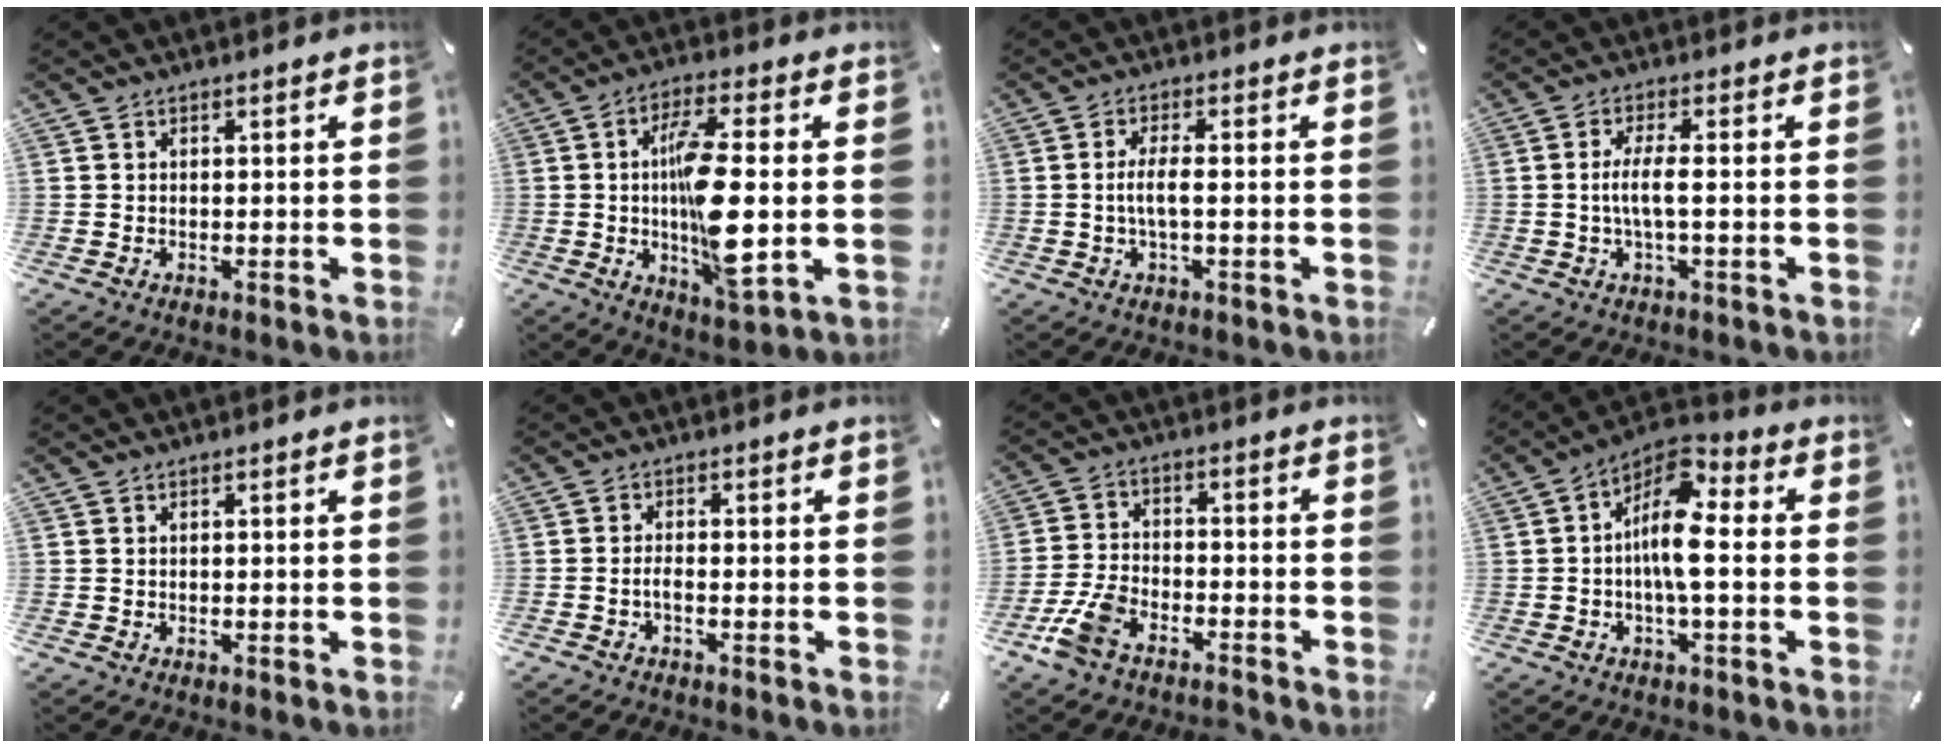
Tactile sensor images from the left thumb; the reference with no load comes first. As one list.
[{"total": 14.8, "force": [-0.3, 4.4, 14.1], "torque": [-0.264, -0.018, -0.013]}, {"total": 4.4, "force": [-0.5, 0.8, 4.4], "torque": [-0.087, -0.002, -0.014]}, {"total": 5.4, "force": [-0.4, 0.8, 5.3], "torque": [-0.105, -0.004, -0.013]}, {"total": 0.0}, {"total": 1.8, "force": [-1.0, 0.5, 1.4], "torque": [-0.034, -0.001, -0.021]}, {"total": 8.2, "force": [-5.5, 3.9, 4.7], "torque": [-0.109, 0.014, -0.106]}, {"total": 11.2, "force": [-0.2, 4.2, 10.4], "torque": [-0.194, -0.009, -0.004]}]